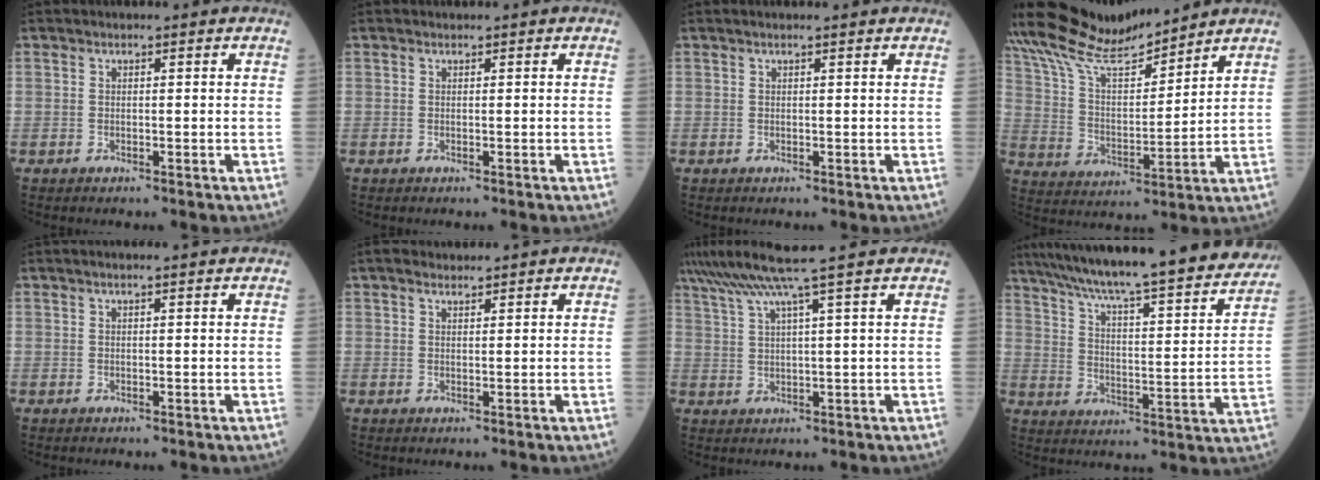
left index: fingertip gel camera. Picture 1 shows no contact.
{"total": 0.0}
{"total": 1.5, "force": [1.3, -0.2, 0.7], "torque": [-0.012, 0.010, 0.020]}
{"total": 12.6, "force": [11.9, 1.0, 4.1], "torque": [-0.092, 0.012, 0.229]}
{"total": 2.0, "force": [1.7, -0.2, 1.1], "torque": [-0.015, 0.013, 0.024]}
{"total": 1.5, "force": [1.4, 0.4, 0.4], "torque": [-0.015, 0.012, 0.026]}
{"total": 9.1, "force": [7.0, -2.4, 5.3], "torque": [-0.092, 0.018, 0.112]}
{"total": 31.1, "force": [27.1, 2.8, 14.9], "torque": [-0.239, -0.043, 0.359]}